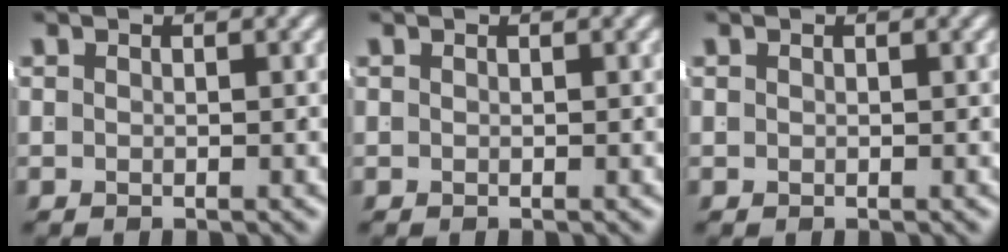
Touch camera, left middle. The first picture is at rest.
{"total": 0.0}
{"total": 0.0}